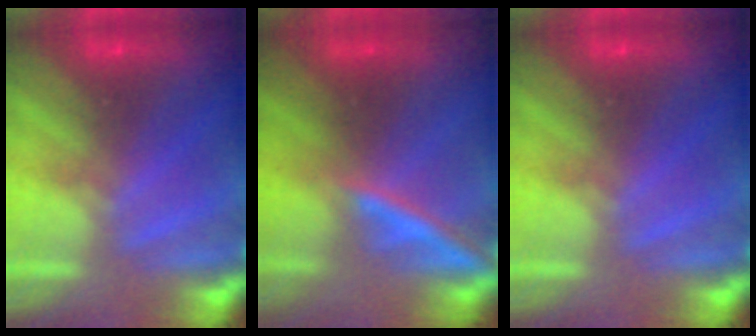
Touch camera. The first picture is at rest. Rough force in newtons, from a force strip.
{"total": 2.2}
{"total": 0.0}